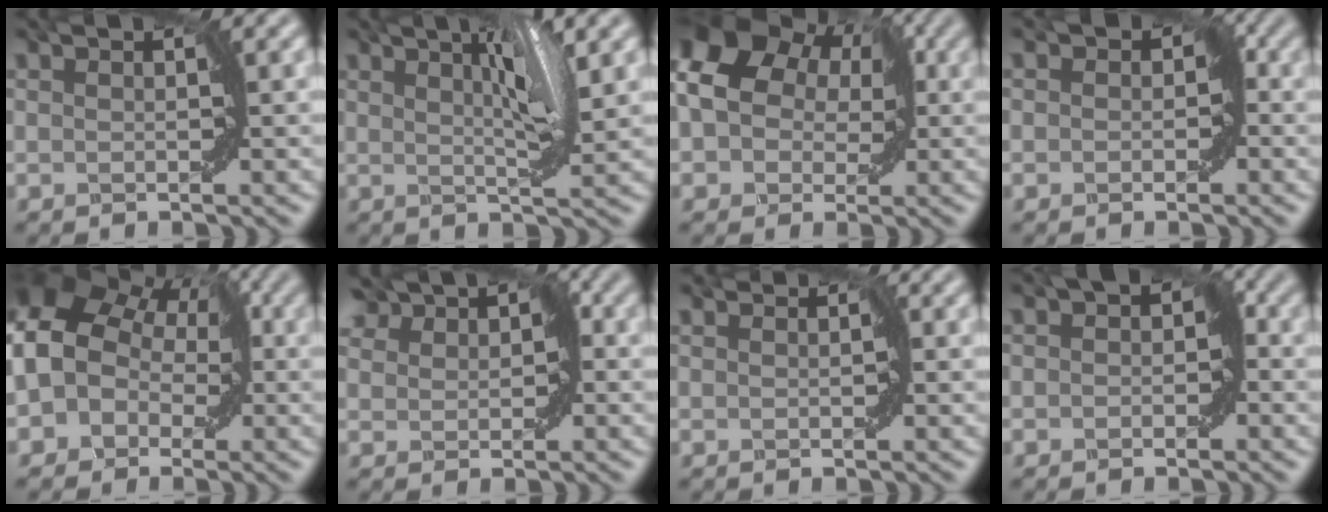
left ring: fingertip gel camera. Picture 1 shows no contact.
{"total": 4.5, "force": [1.7, 1.0, 4.0], "torque": [-0.045, 0.003, 0.021]}
{"total": 9.5, "force": [1.7, 7.8, 5.0], "torque": [-0.085, 0.034, 0.012]}
{"total": 1.6, "force": [-0.2, 1.4, 0.8], "torque": [0.012, 0.001, -0.005]}
{"total": 7.8, "force": [0.5, 6.6, 4.1], "torque": [-0.057, 0.011, -0.006]}
{"total": 3.0, "force": [1.5, 2.3, 1.1], "torque": [-0.022, 0.010, 0.024]}
{"total": 0.0}
{"total": 1.9, "force": [0.0, 1.4, 1.3], "torque": [0.001, 0.004, -0.006]}